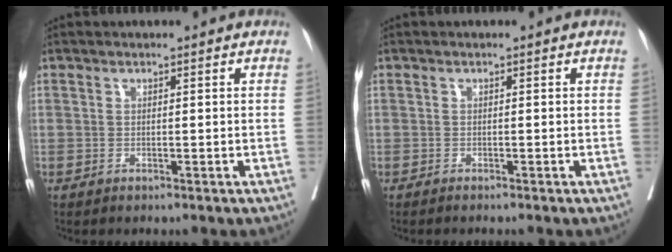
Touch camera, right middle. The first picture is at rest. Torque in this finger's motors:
{"motor_torque": [0.45, -0.56, 0.09, 0.01]}